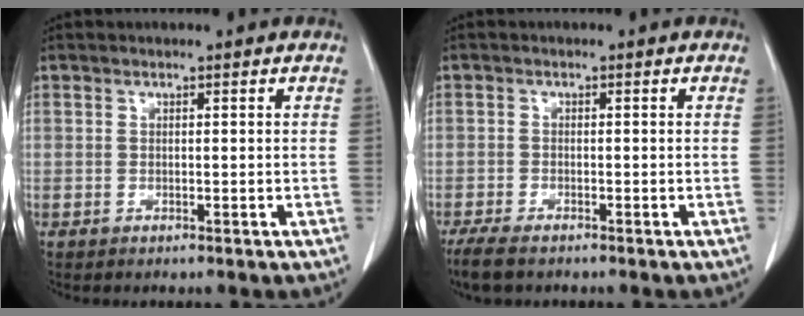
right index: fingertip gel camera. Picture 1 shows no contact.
{"total": 4.7, "force": [-3.7, 1.4, 2.6], "torque": [-0.050, -0.012, -0.063]}